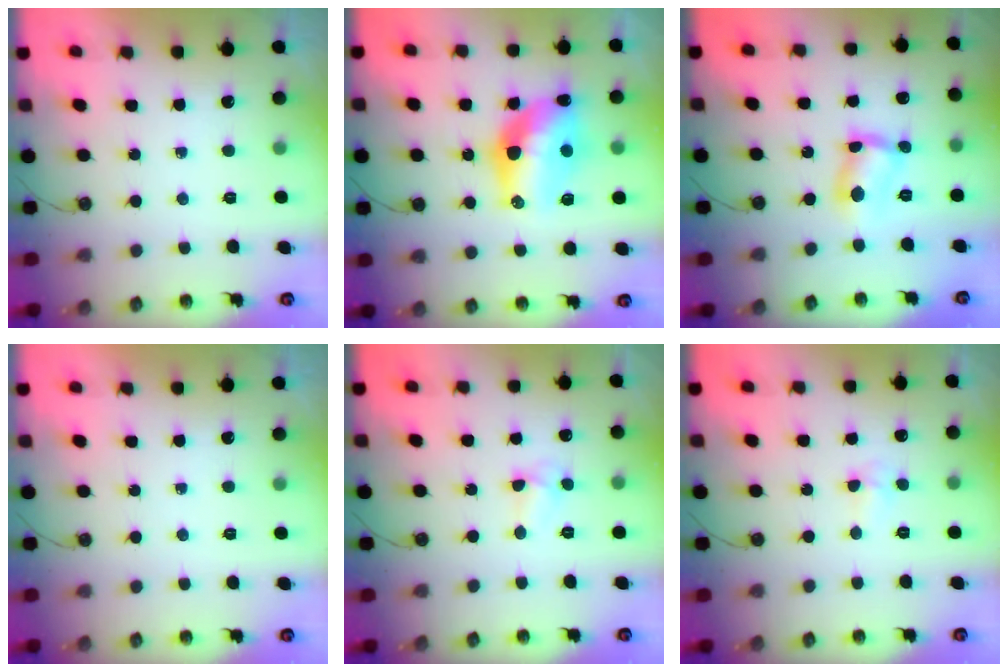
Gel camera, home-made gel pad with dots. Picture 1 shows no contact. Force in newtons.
{"total": 14.4, "press": 14.2, "slide": 1.8}
{"total": 7.0, "press": 7.0, "slide": 0.4}
{"total": 0.0}
{"total": 4.1, "press": 4.0, "slide": 0.4}
{"total": 2.8, "press": 2.6, "slide": 1.0}